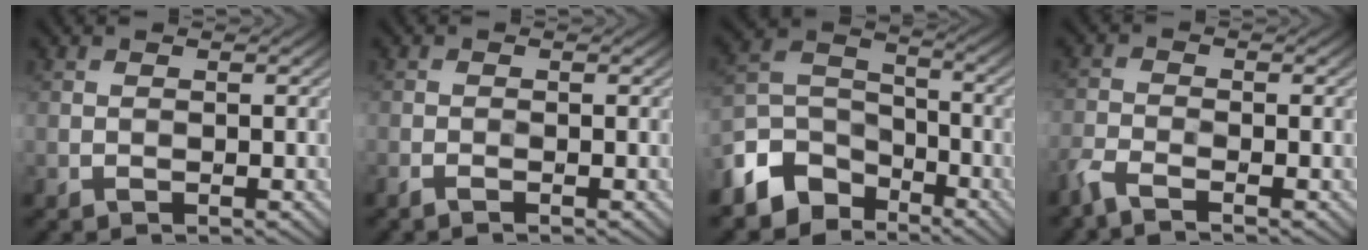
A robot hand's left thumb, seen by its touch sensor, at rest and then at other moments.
{"total": 1.0, "force": [-0.9, 0.1, 0.5], "torque": [-0.010, -0.004, -0.018]}
{"total": 9.3, "force": [-6.3, 5.8, 3.6], "torque": [-0.089, -0.008, -0.127]}
{"total": 3.3, "force": [-2.8, 0.7, 1.6], "torque": [-0.045, -0.013, -0.059]}